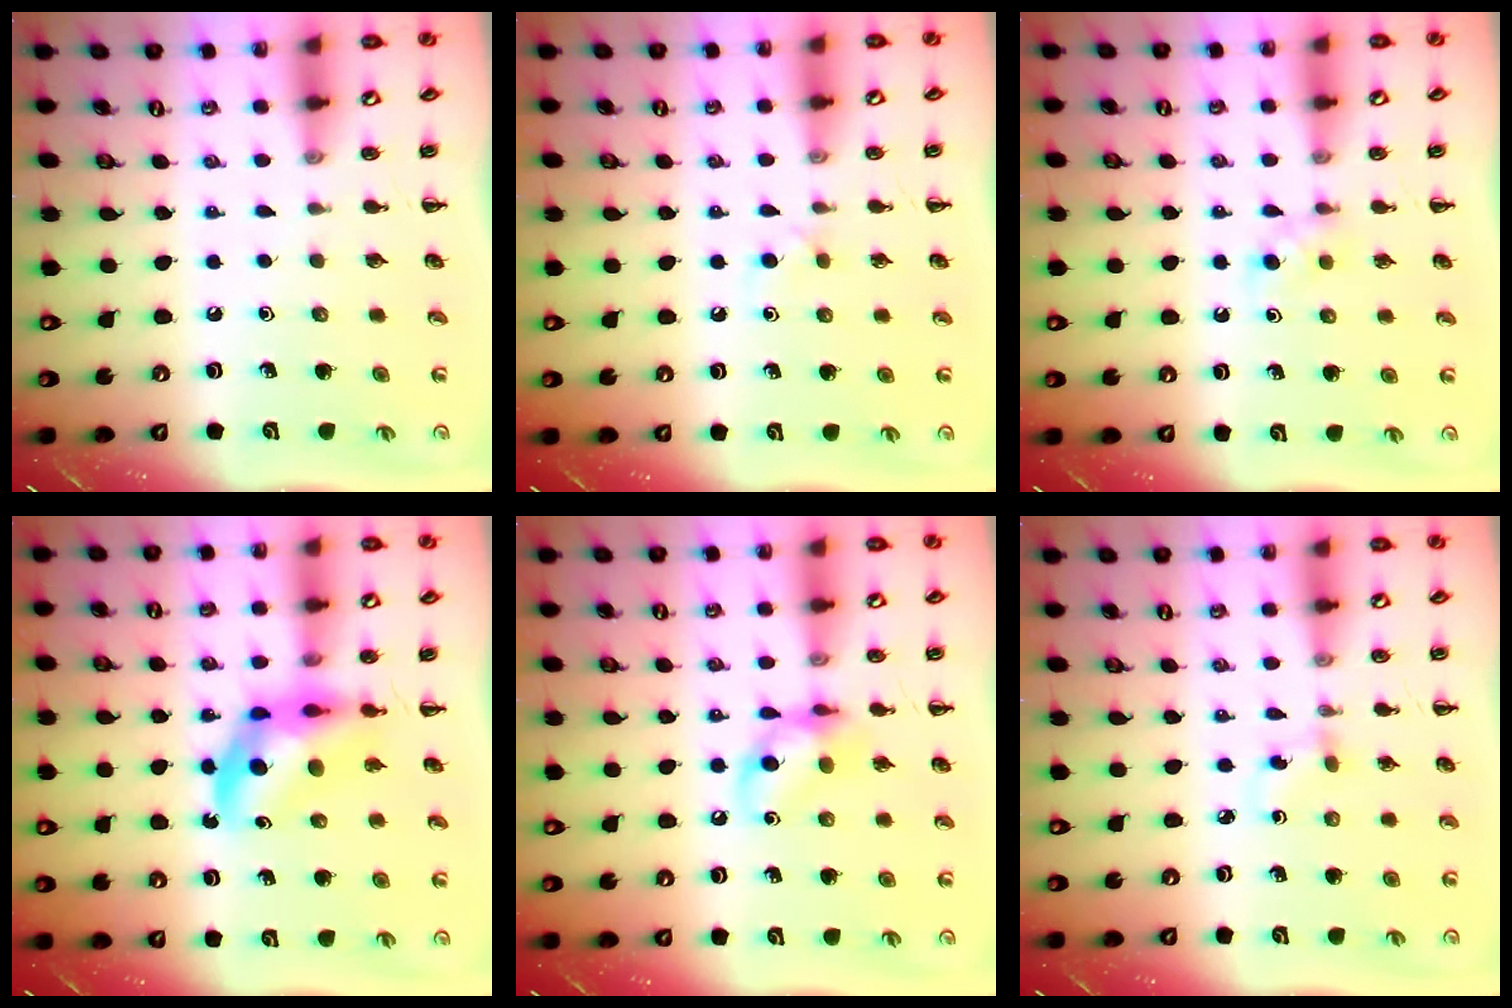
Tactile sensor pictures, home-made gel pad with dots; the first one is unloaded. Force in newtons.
{"total": 3.7, "press": 3.5, "slide": 1.4}
{"total": 3.0, "press": 2.7, "slide": 1.2}
{"total": 8.7, "press": 8.3, "slide": 2.7}
{"total": 11.3, "press": 11.2, "slide": 1.4}
{"total": 2.0, "press": 1.7, "slide": 1.0}